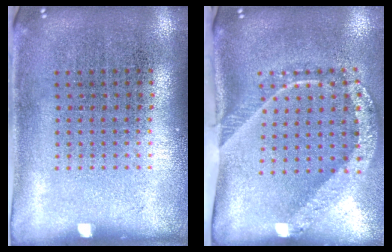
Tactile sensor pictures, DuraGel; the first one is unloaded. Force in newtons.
{"total": 2.4, "press": 1.7, "slide": 1.7}